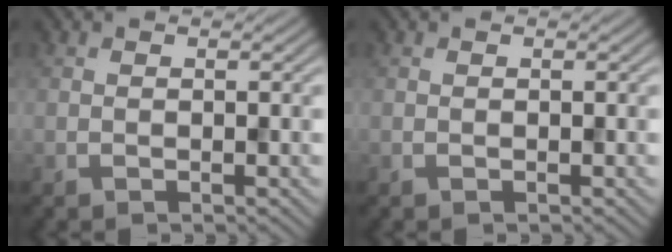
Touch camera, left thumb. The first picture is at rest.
{"total": 0.0}